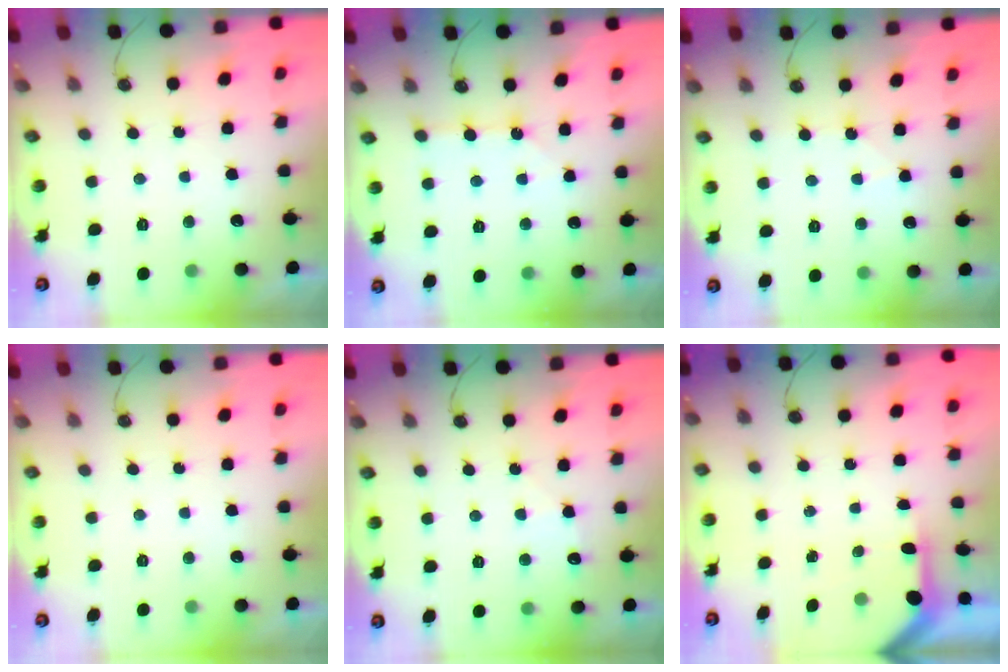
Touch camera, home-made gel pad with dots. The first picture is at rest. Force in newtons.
{"total": 2.1, "press": 2.1, "slide": 0.3}
{"total": 3.1, "press": 3.1, "slide": 0.5}
{"total": 0.0}
{"total": 4.5, "press": 4.5, "slide": 0.6}
{"total": 3.8, "press": 3.8, "slide": 0.3}